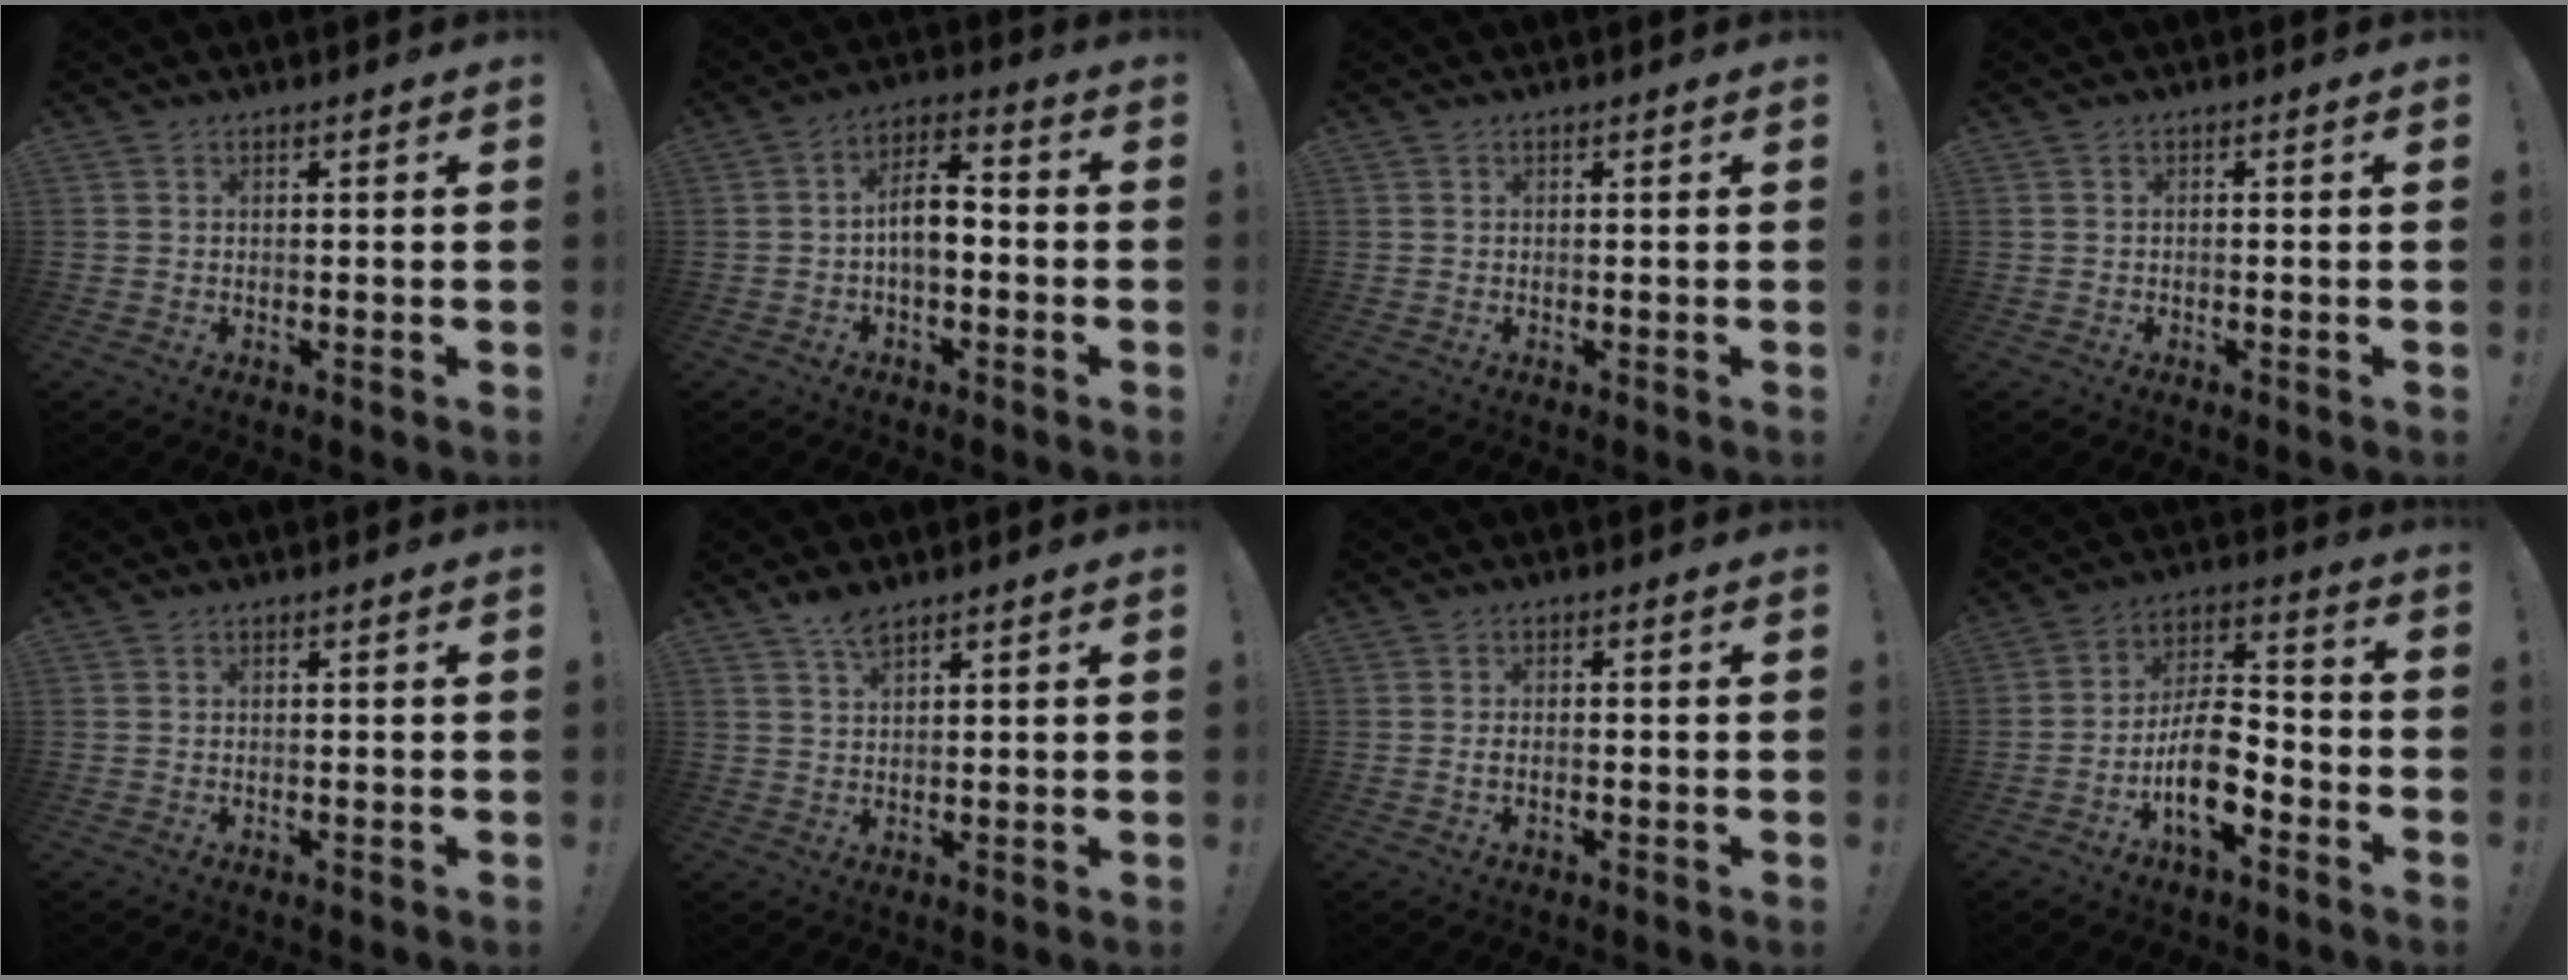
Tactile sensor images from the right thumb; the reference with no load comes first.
{"total": 8.5, "force": [-1.3, 4.4, 7.1], "torque": [-0.125, 0.013, -0.021]}
{"total": 0.0}
{"total": 0.7, "force": [-0.6, 0.0, 0.4], "torque": [-0.013, 0.002, -0.009]}
{"total": 0.0}
{"total": 3.9, "force": [3.0, 1.1, 2.3], "torque": [-0.040, -0.015, 0.052]}
{"total": 1.3, "force": [-0.4, 0.6, 1.1], "torque": [-0.019, 0.005, -0.008]}
{"total": 15.0, "force": [-6.3, 7.4, 11.4], "torque": [-0.198, 0.042, -0.103]}